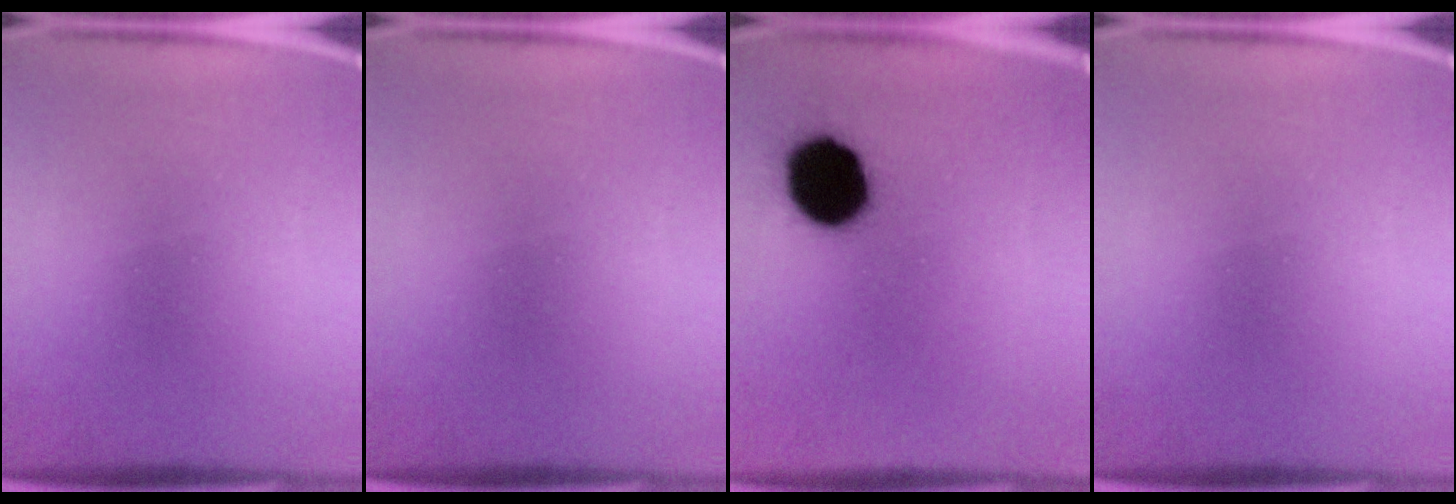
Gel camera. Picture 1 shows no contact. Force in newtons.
{"total": 0.0}
{"total": 14.9}
{"total": 0.0}